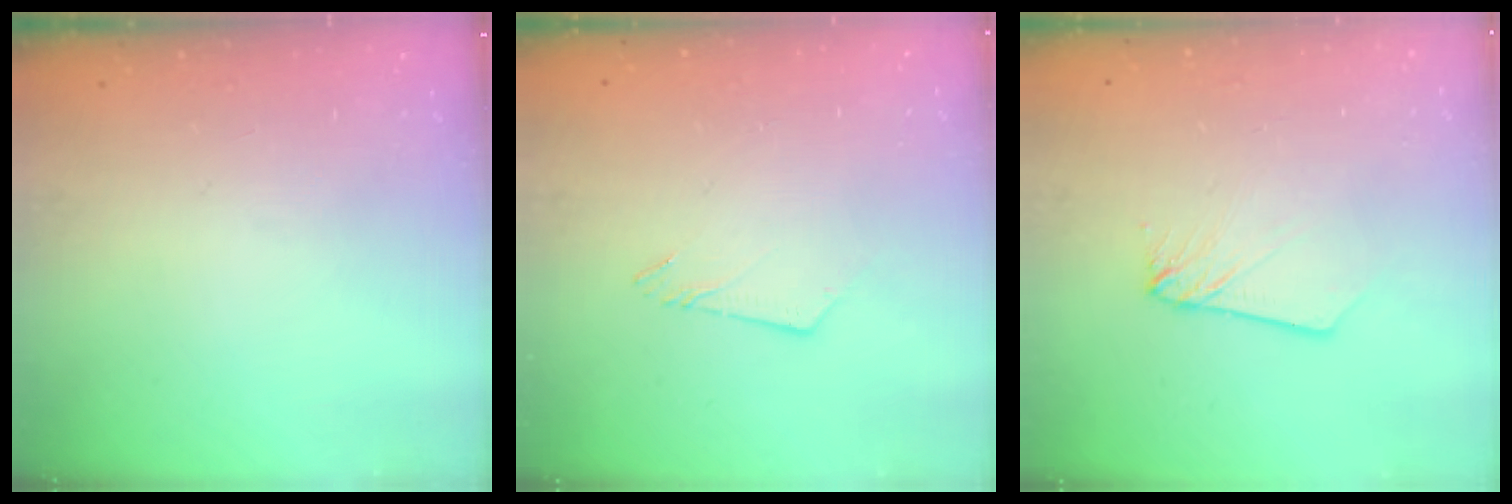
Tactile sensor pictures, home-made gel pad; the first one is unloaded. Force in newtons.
{"total": 2.9, "press": 2.9, "slide": 0.2}
{"total": 2.2, "press": 2.2, "slide": 0.2}